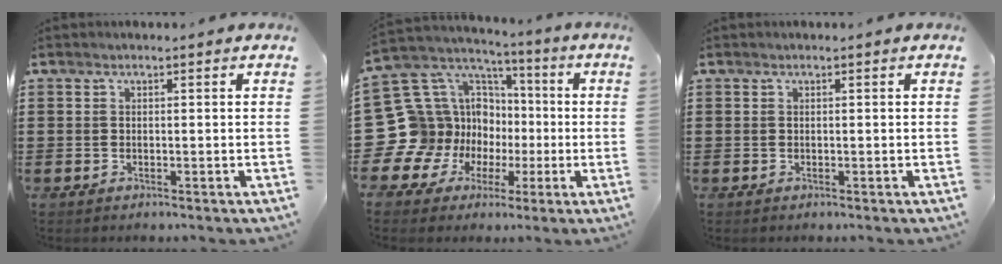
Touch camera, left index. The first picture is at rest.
{"total": 15.3, "force": [-1.9, 14.5, 4.5], "torque": [-0.178, -0.028, -0.002]}
{"total": 0.0}